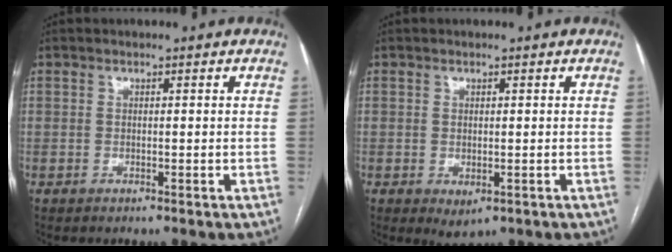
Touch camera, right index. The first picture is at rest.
{"total": 2.3, "force": [-0.7, 1.3, 1.7], "torque": [-0.023, -0.004, 0.002]}